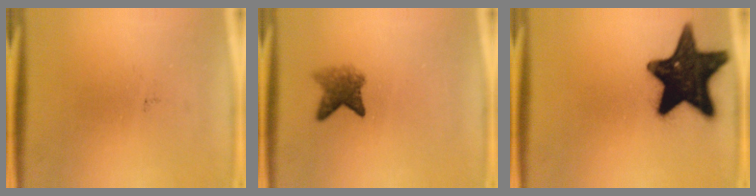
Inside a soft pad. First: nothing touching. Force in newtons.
{"total": 3.8}
{"total": 19.6}